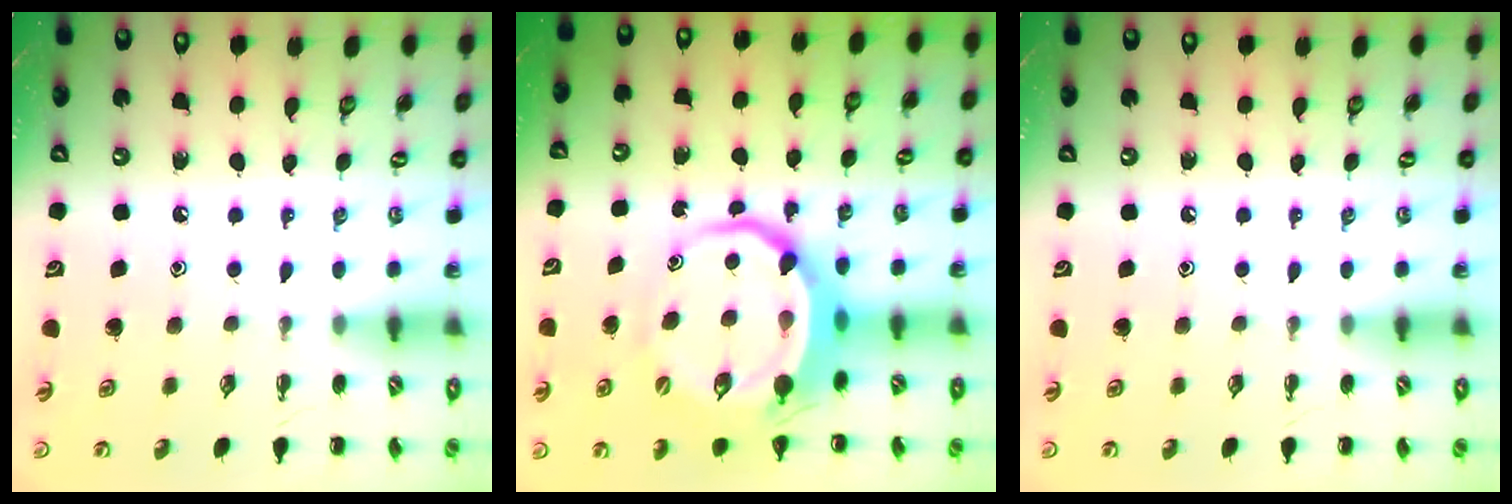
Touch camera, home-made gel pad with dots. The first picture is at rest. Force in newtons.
{"total": 9.3, "press": 9.0, "slide": 2.5}
{"total": 0.0}